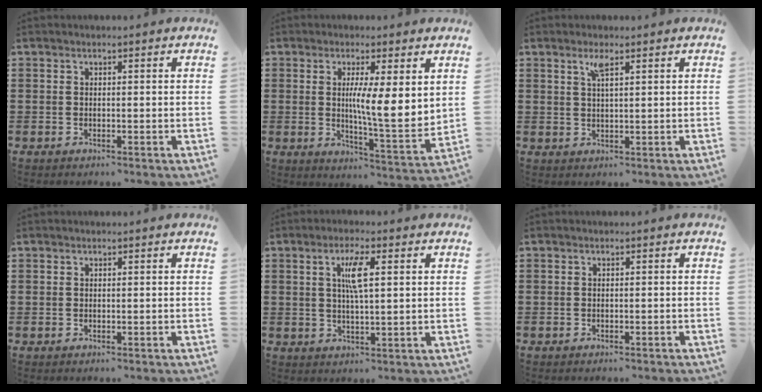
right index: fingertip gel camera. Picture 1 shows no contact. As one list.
[{"total": 7.6, "force": [2.1, 0.9, 7.2], "torque": [-0.117, -0.023, 0.028]}, {"total": 2.4, "force": [1.4, 0.3, 1.9], "torque": [-0.041, 0.002, 0.024]}, {"total": 0.0}, {"total": 4.6, "force": [1.2, 0.9, 4.4], "torque": [-0.089, 0.007, 0.017]}, {"total": 0.6, "force": [-0.5, 0.0, 0.2], "torque": [-0.005, -0.003, -0.010]}]